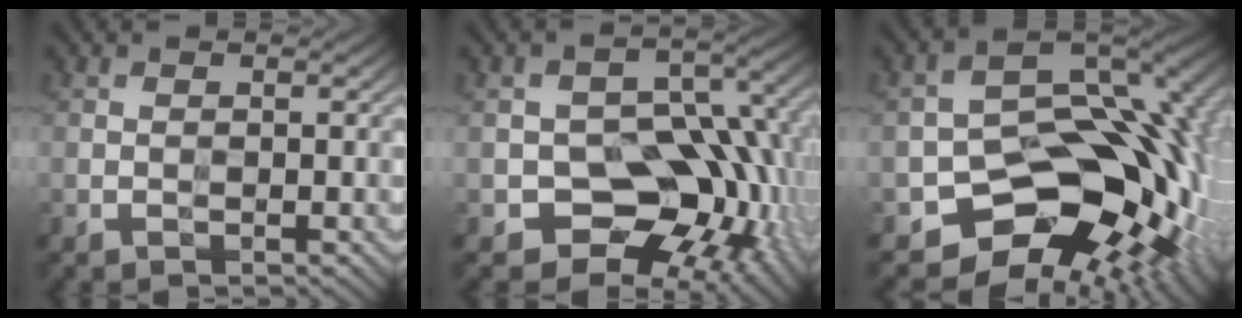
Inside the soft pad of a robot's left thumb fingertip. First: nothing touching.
{"total": 12.7, "force": [-3.9, 9.0, 8.1], "torque": [-0.105, -0.021, -0.068]}
{"total": 14.9, "force": [-4.3, 10.5, 9.7], "torque": [-0.109, -0.026, -0.073]}